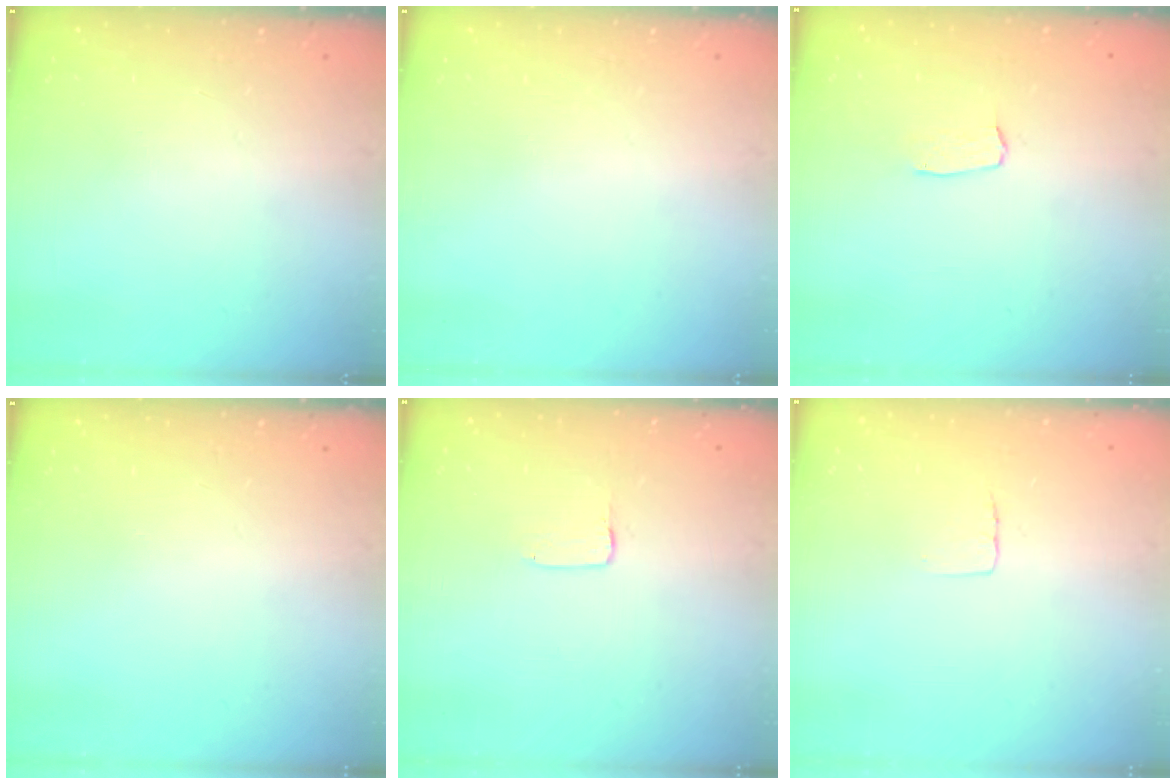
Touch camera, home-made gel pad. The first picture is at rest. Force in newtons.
{"total": 0.0}
{"total": 3.1, "press": 3.1, "slide": 0.2}
{"total": 0.0}
{"total": 1.0, "press": 1.0, "slide": 0.1}
{"total": 4.0, "press": 4.0, "slide": 0.2}